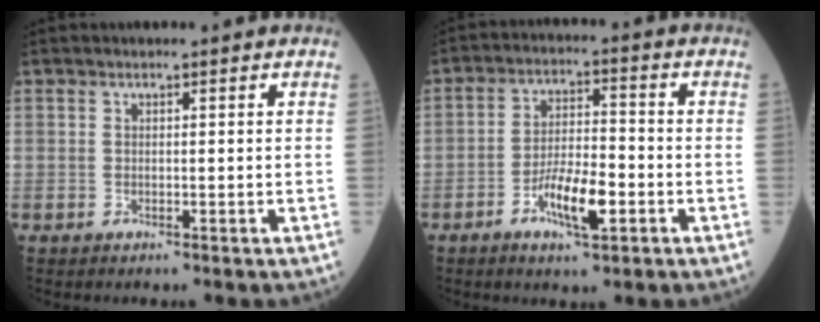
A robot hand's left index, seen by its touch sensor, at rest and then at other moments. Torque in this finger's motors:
{"motor_torque": [0.17, 0.17, 0.21, 0.07]}